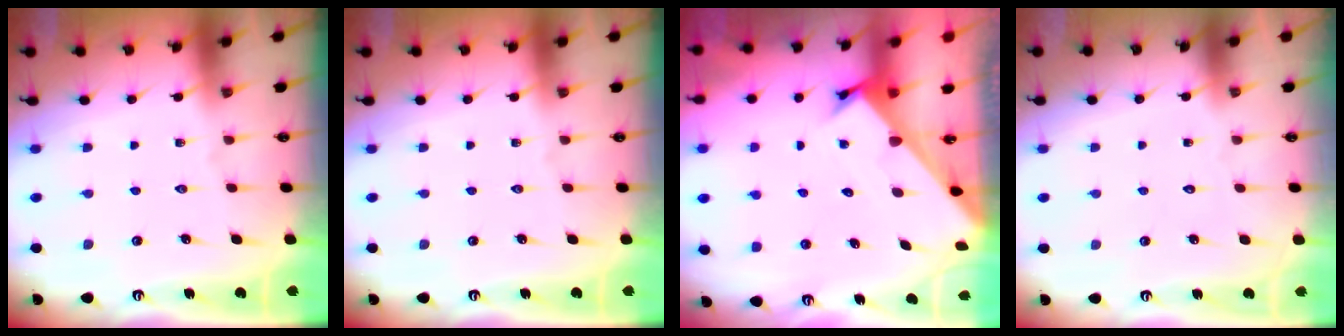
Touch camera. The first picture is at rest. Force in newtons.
{"total": 0.0}
{"total": 2.4, "press": 2.4, "slide": 0.2}
{"total": 1.6, "press": 1.6, "slide": 0.0}